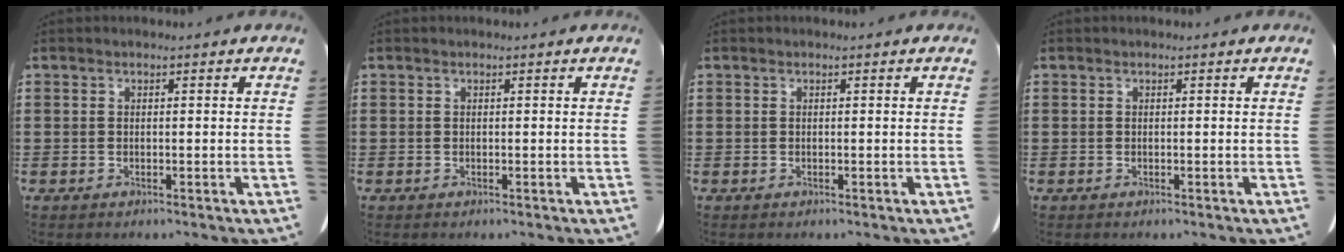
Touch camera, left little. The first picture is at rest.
{"total": 0.0}
{"total": 0.0}
{"total": 0.0}